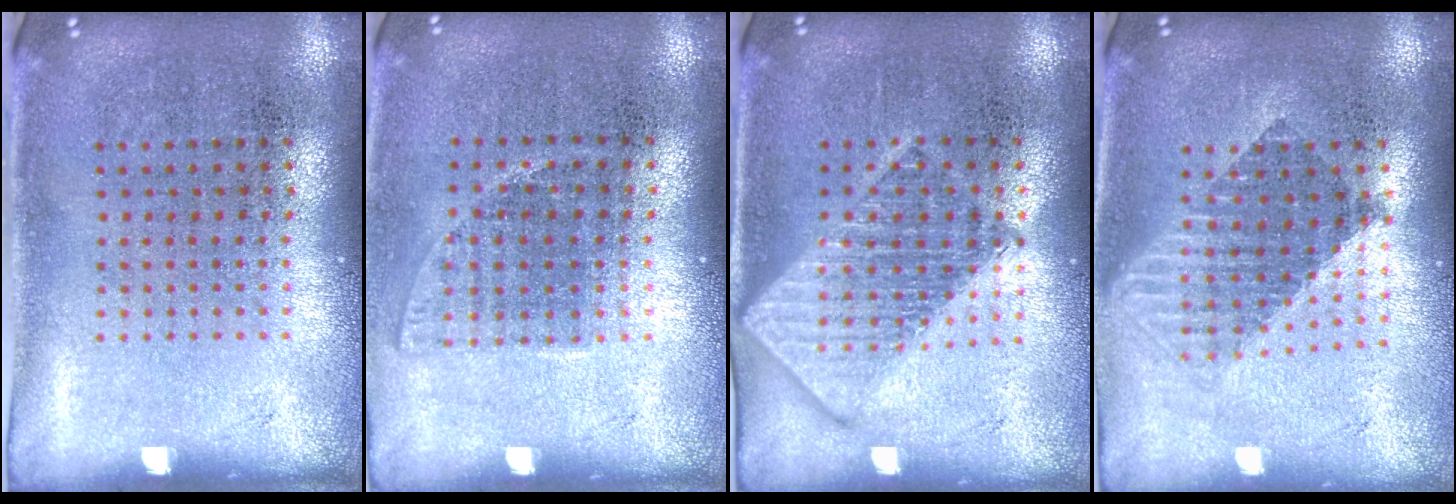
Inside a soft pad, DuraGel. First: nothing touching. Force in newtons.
{"total": 1.0, "press": 0.9, "slide": 0.5}
{"total": 2.7, "press": 2.7, "slide": 0.3}
{"total": 1.6, "press": 1.4, "slide": 0.9}